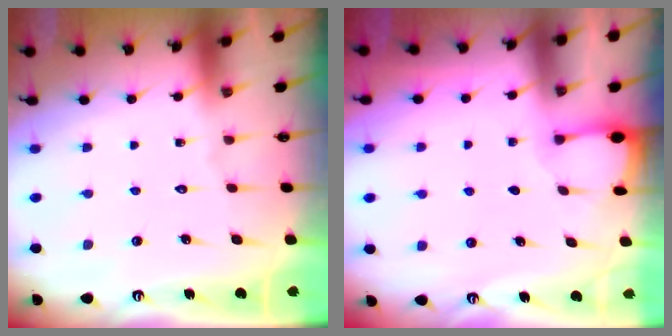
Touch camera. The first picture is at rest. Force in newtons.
{"total": 1.6, "press": 1.5, "slide": 0.3}